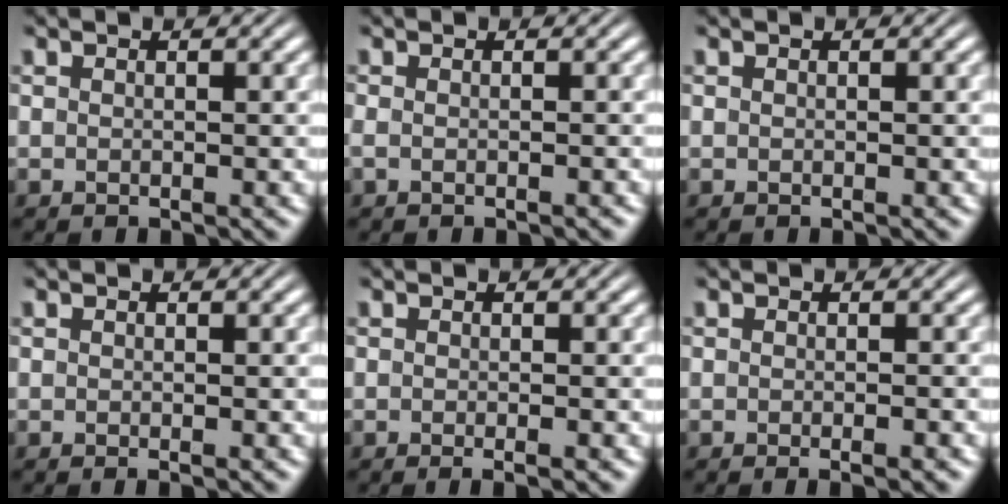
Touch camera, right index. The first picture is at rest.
{"total": 1.2, "force": [-0.9, 0.7, 0.5], "torque": [-0.020, -0.006, -0.013]}
{"total": 0.0}
{"total": 0.0}
{"total": 1.1, "force": [-0.8, 0.0, 0.8], "torque": [-0.012, 0.001, -0.014]}
{"total": 1.2, "force": [-0.9, 0.0, 0.7], "torque": [-0.009, 0.003, -0.017]}